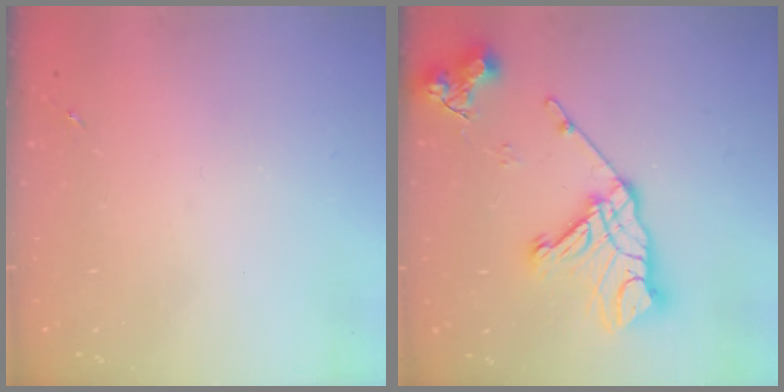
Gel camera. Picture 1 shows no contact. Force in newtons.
{"total": 18.6, "press": 18.5, "slide": 1.4}